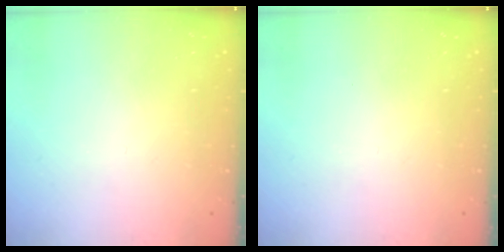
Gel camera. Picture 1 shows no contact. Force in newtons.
{"total": 0.0}